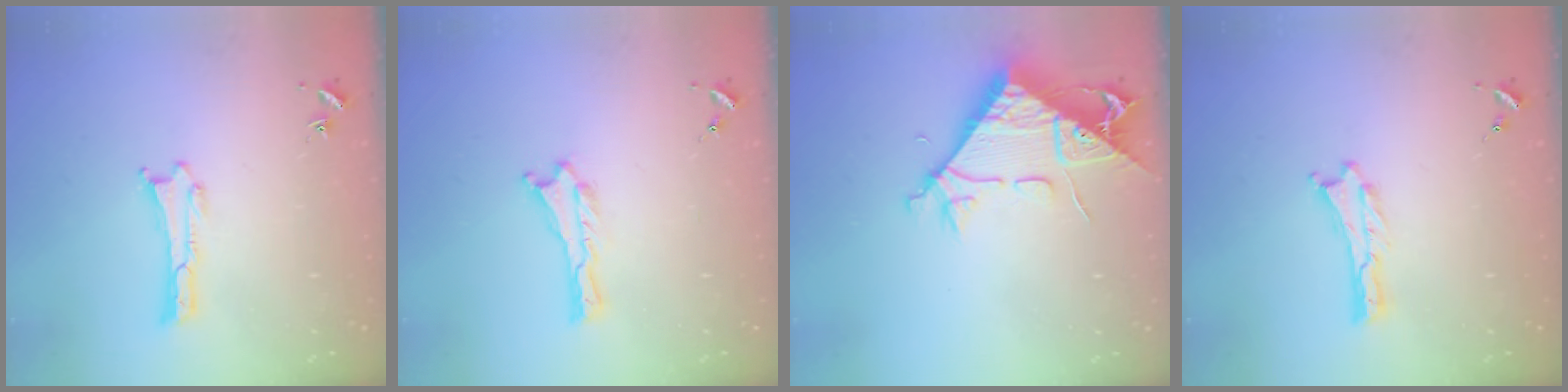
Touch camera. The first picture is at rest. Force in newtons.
{"total": 0.0}
{"total": 8.7, "press": 8.6, "slide": 1.0}
{"total": 0.0}